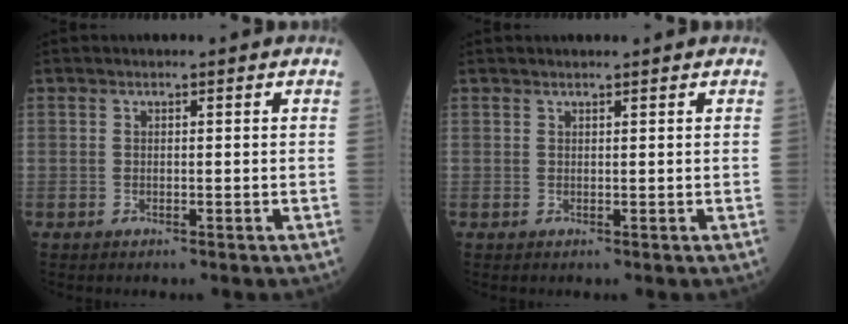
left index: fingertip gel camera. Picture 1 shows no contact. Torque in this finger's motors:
{"motor_torque": [0.33, 0.07, 0.05, 0.01]}